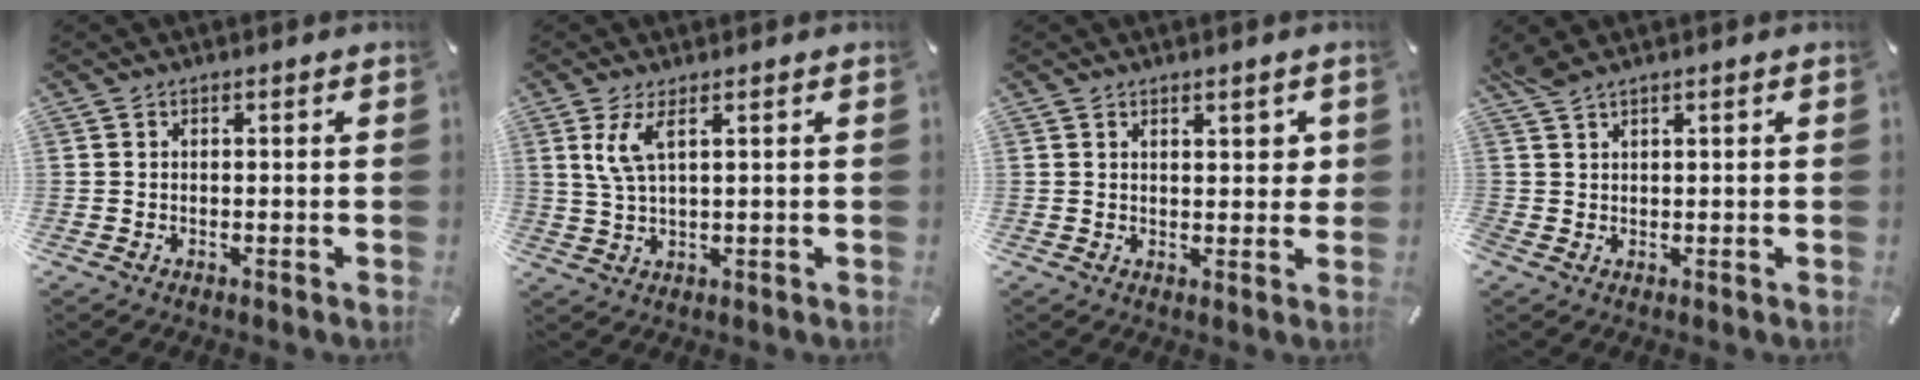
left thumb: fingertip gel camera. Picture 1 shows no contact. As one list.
[{"total": 5.5, "force": [2.4, 1.4, 4.7], "torque": [-0.105, -0.001, 0.039]}, {"total": 2.9, "force": [1.6, 1.5, 1.9], "torque": [-0.016, -0.005, 0.021]}, {"total": 1.8, "force": [1.6, 0.5, 0.8], "torque": [-0.019, 0.001, 0.029]}]